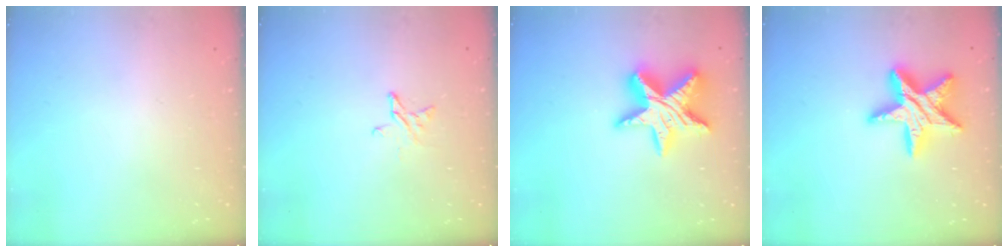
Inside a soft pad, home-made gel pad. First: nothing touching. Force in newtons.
{"total": 4.4, "press": 4.3, "slide": 0.4}
{"total": 16.5, "press": 16.5, "slide": 1.2}
{"total": 17.1, "press": 17.0, "slide": 1.2}